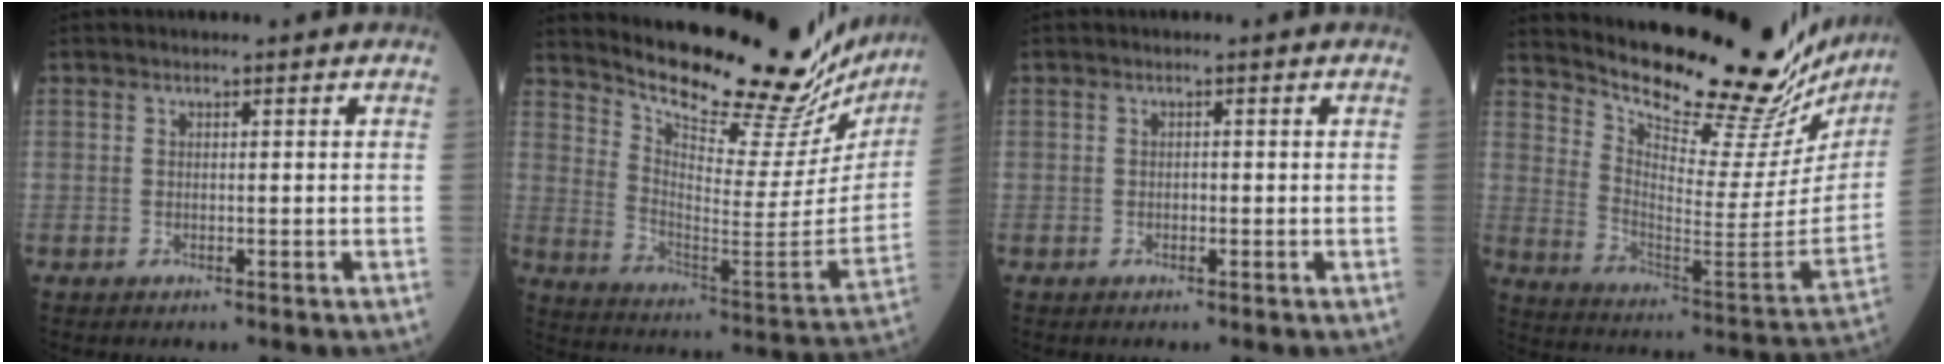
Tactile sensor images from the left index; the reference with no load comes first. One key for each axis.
{"total": 26.7, "fx": 24.1, "fy": 5.0, "fz": 10.1, "tx": -0.162, "ty": -0.086, "tz": 0.323}
{"total": 0.5, "fx": -0.1, "fy": 0.3, "fz": 0.3, "tx": -0.005, "ty": 0.002, "tz": -0.005}
{"total": 27.7, "fx": 25.1, "fy": 4.3, "fz": 10.9, "tx": -0.178, "ty": -0.102, "tz": 0.334}